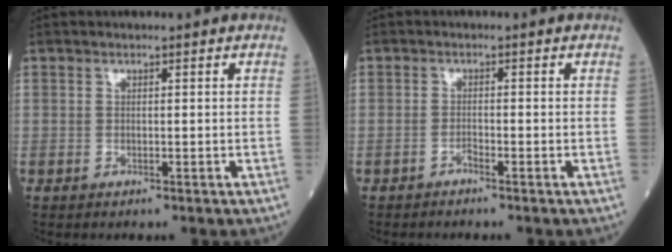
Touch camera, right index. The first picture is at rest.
{"total": 0.9, "force": [-0.8, 0.1, 0.5], "torque": [-0.011, 0.001, -0.015]}